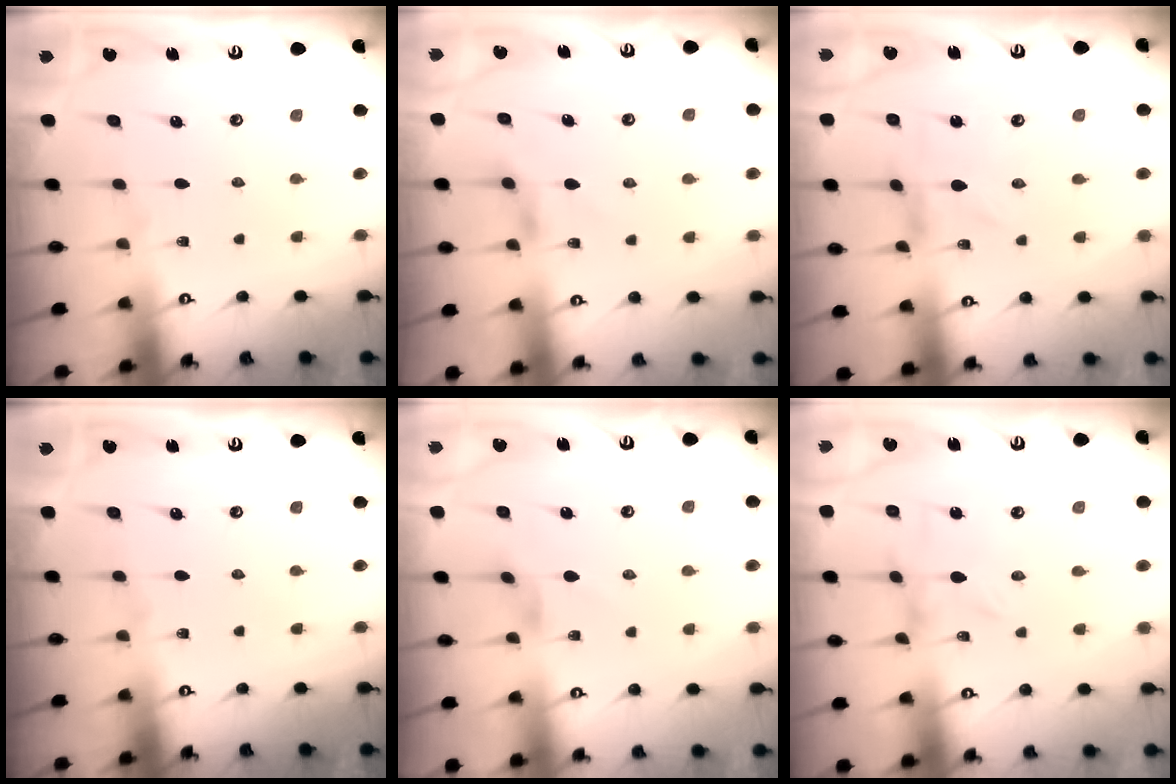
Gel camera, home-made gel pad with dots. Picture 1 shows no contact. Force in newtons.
{"total": 3.3, "press": 3.3, "slide": 0.5}
{"total": 0.0}
{"total": 0.0}
{"total": 2.4, "press": 2.3, "slide": 0.4}
{"total": 0.0}